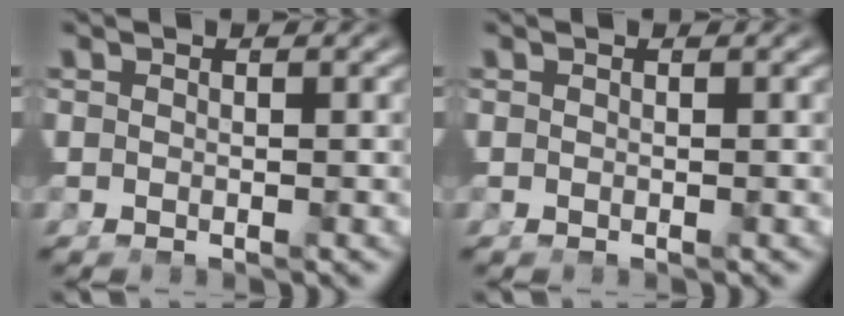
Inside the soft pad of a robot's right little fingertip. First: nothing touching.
{"total": 0.0}